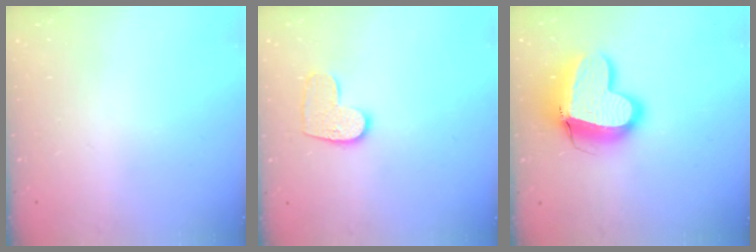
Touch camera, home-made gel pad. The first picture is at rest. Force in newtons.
{"total": 9.3, "press": 9.3, "slide": 0.4}
{"total": 15.5, "press": 15.3, "slide": 2.2}